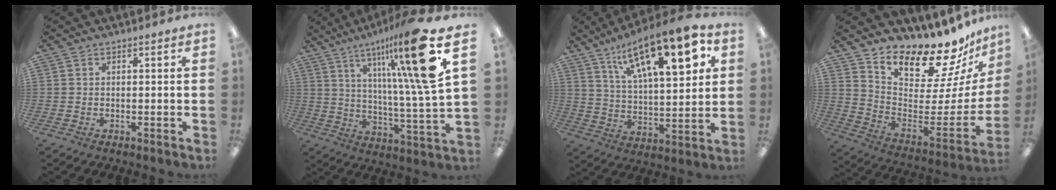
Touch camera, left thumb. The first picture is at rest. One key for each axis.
{"total": 22.2, "fx": 11.4, "fy": 3.5, "fz": 18.7, "tx": -0.287, "ty": -0.060, "tz": 0.161}
{"total": 20.7, "fx": 11.5, "fy": 7.4, "fz": 15.6, "tx": -0.238, "ty": -0.051, "tz": 0.183}
{"total": 16.6, "fx": 15.0, "fy": 4.3, "fz": 5.5, "tx": -0.090, "ty": -0.140, "tz": 0.255}